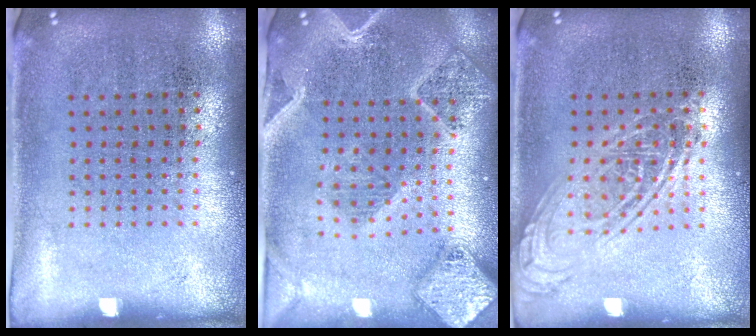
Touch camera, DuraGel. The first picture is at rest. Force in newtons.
{"total": 2.8, "press": 2.4, "slide": 1.3}
{"total": 2.6, "press": 2.6, "slide": 0.3}